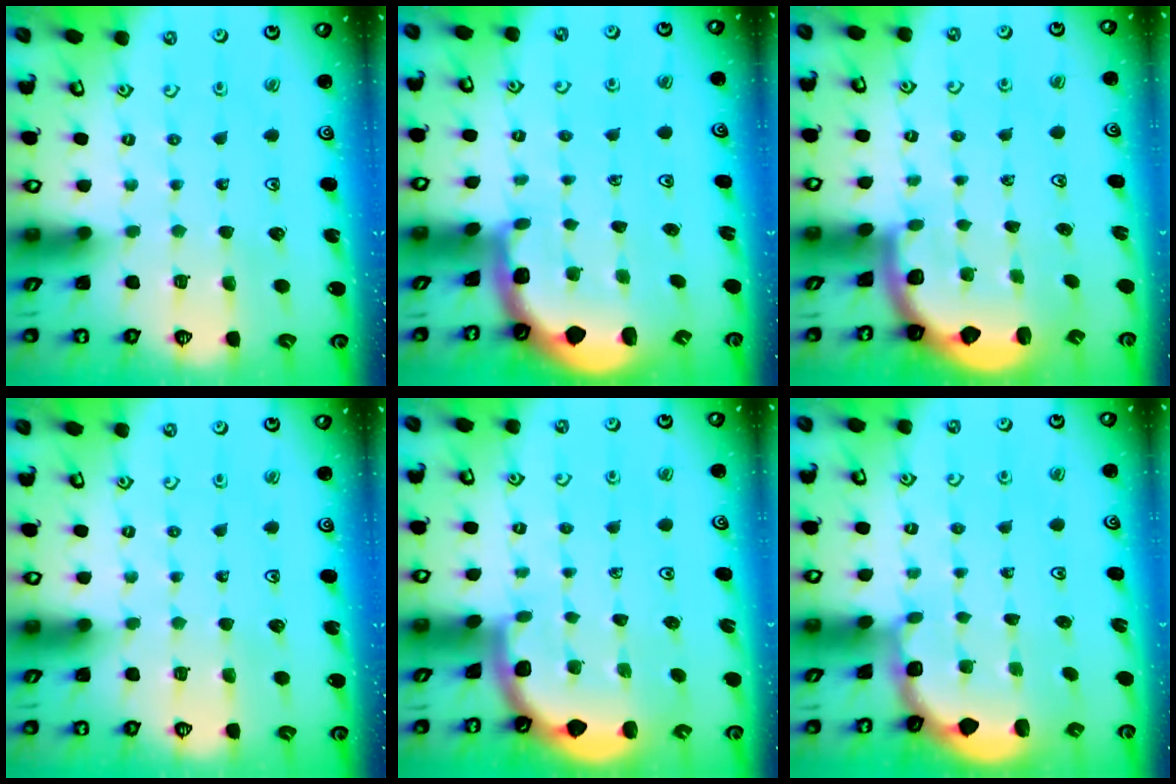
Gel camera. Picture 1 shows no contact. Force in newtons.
{"total": 1.5, "press": 1.5, "slide": 0.2}
{"total": 1.9, "press": 1.8, "slide": 0.5}
{"total": 0.0}
{"total": 1.8, "press": 1.8, "slide": 0.0}
{"total": 1.9, "press": 1.8, "slide": 0.7}